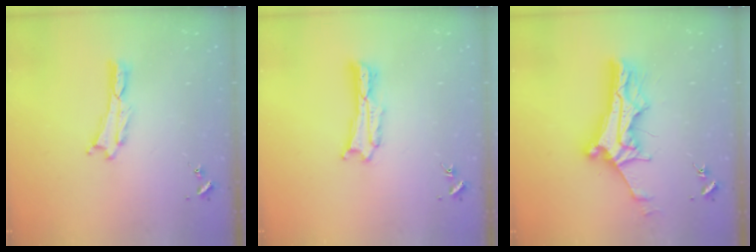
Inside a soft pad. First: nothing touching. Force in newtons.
{"total": 2.7, "press": 2.7, "slide": 0.3}
{"total": 11.4, "press": 11.4, "slide": 1.0}